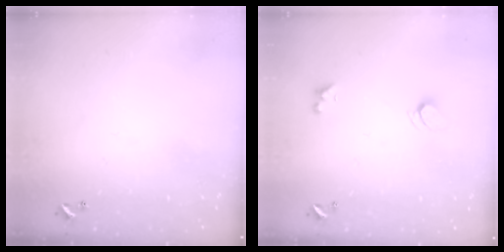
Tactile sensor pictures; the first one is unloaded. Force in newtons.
{"total": 2.5, "press": 2.4, "slide": 0.6}